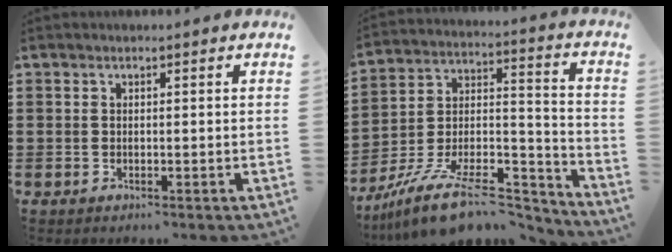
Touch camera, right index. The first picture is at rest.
{"total": 14.2, "force": [-11.1, 4.9, 7.6], "torque": [-0.122, 0.043, -0.195]}